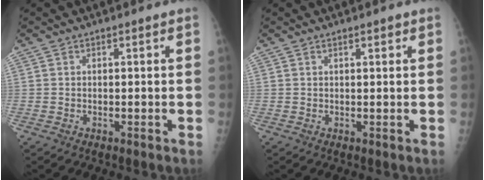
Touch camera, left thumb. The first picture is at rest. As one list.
[{"total": 1.2, "force": [0.7, 0.6, 0.8], "torque": [-0.007, 0.000, 0.007]}]